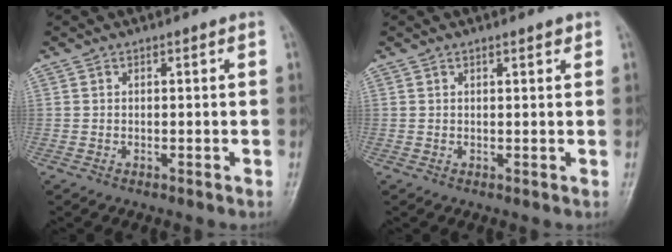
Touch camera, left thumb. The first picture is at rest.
{"total": 1.3, "force": [0.9, 0.4, 0.9], "torque": [-0.012, -0.003, 0.012]}